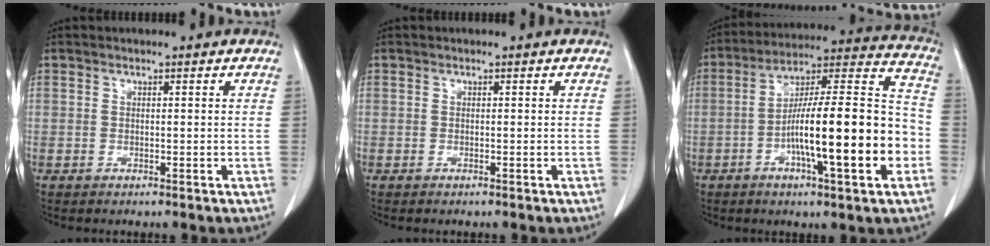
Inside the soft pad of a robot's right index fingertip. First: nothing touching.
{"total": 0.0}
{"total": 20.0, "force": [-5.3, 2.2, 19.2], "torque": [-0.288, 0.015, -0.080]}